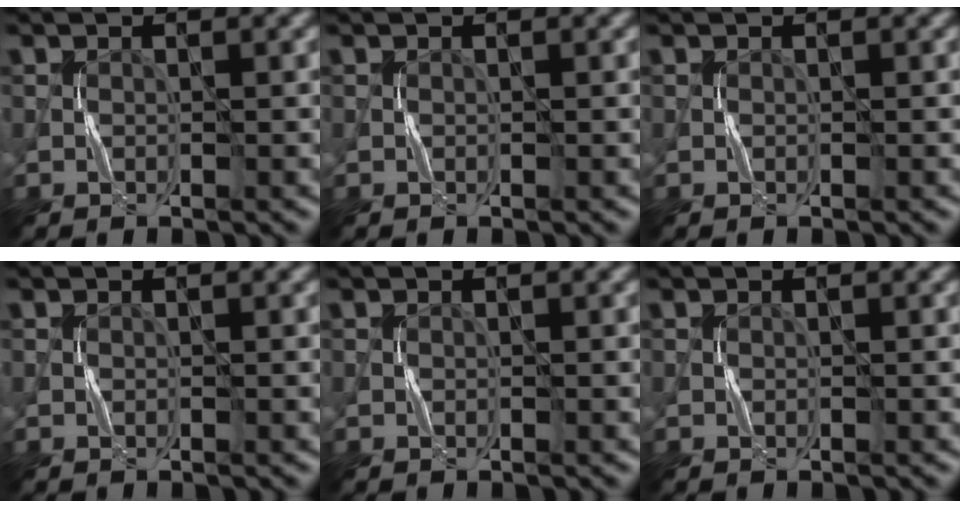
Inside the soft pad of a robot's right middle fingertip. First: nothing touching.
{"total": 0.0}
{"total": 0.0}
{"total": 0.0}
{"total": 0.0}
{"total": 0.0}